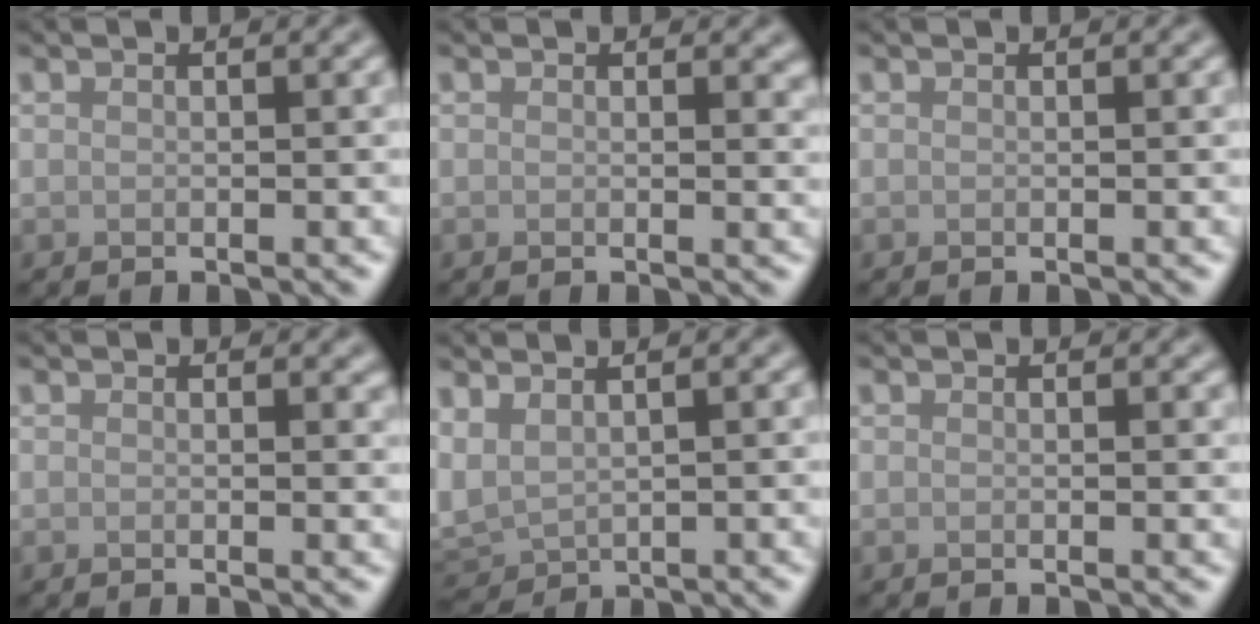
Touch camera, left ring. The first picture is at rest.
{"total": 0.9, "force": [0.5, 0.5, 0.6], "torque": [-0.003, -0.005, 0.006]}
{"total": 0.0}
{"total": 0.6, "force": [0.3, 0.3, 0.3], "torque": [-0.002, -0.004, 0.003]}
{"total": 2.5, "force": [1.2, 1.4, 1.6], "torque": [-0.050, 0.003, 0.026]}
{"total": 0.0}